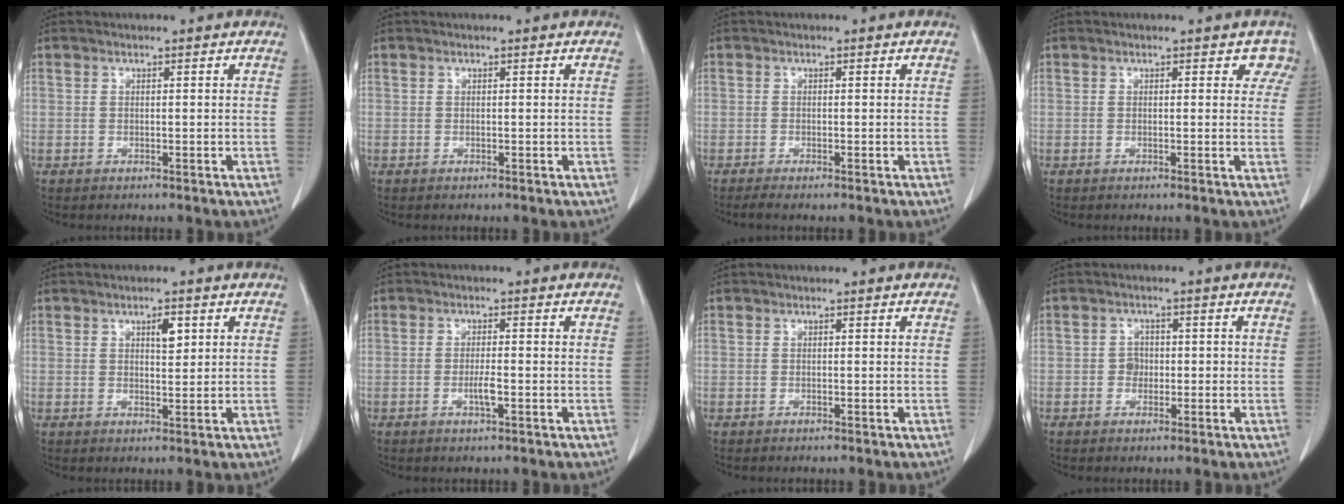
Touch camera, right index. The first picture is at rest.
{"total": 0.0}
{"total": 1.5, "force": [-1.2, -0.2, 0.9], "torque": [-0.017, -0.004, -0.022]}
{"total": 2.6, "force": [1.8, 1.6, 1.0], "torque": [0.012, -0.002, 0.002]}
{"total": 2.7, "force": [1.2, 0.9, 2.2], "torque": [-0.037, -0.002, 0.020]}
{"total": 2.2, "force": [-0.7, 0.2, 2.1], "torque": [-0.038, 0.000, -0.011]}
{"total": 0.0}
{"total": 2.0, "force": [-0.3, 1.8, 0.8], "torque": [-0.004, 0.010, -0.004]}